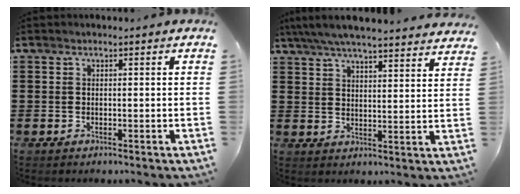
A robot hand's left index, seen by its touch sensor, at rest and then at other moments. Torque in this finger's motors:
{"motor_torque": [1.07, -1.07, 0.48, 0.12]}